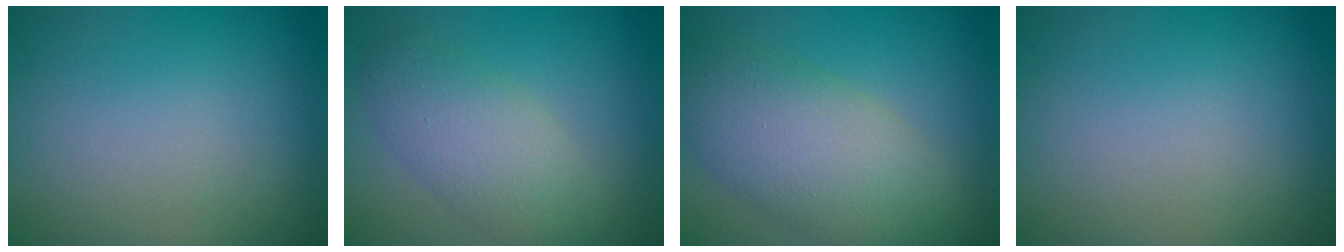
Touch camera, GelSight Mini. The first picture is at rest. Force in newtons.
{"total": 4.5, "press": 4.4, "slide": 0.4}
{"total": 7.5, "press": 7.5, "slide": 0.2}
{"total": 0.0}